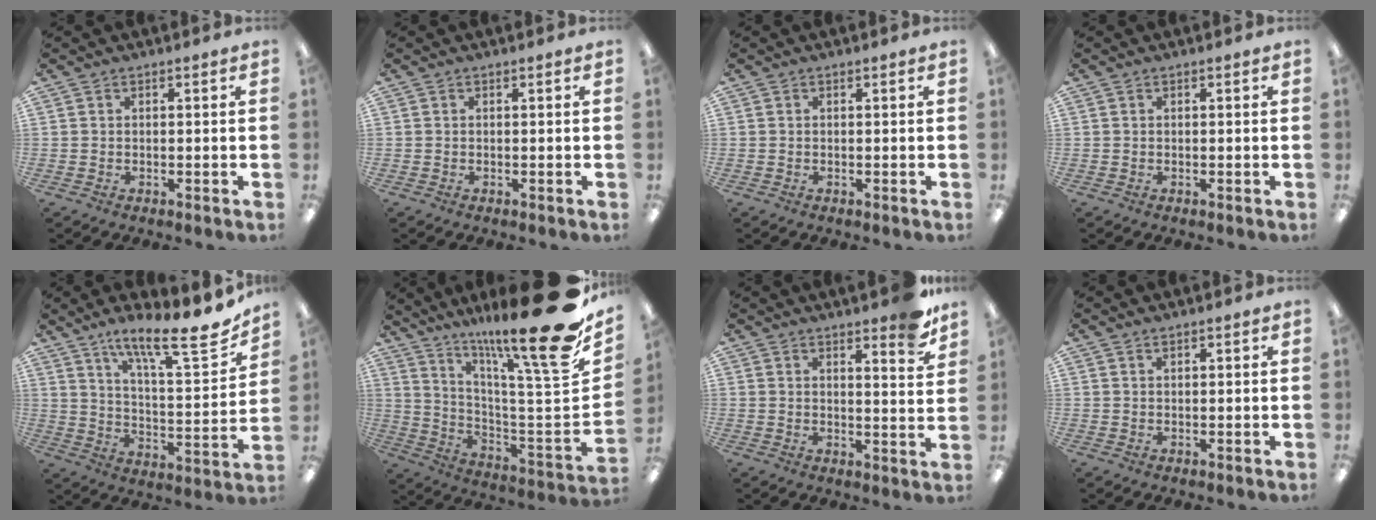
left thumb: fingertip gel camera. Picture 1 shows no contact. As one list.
[{"total": 0.0}, {"total": 0.0}, {"total": 0.0}, {"total": 17.9, "force": [13.3, 4.1, 11.3], "torque": [-0.168, -0.091, 0.212]}, {"total": 24.9, "force": [16.9, 1.8, 18.3], "torque": [-0.251, -0.138, 0.261]}, {"total": 8.4, "force": [6.5, 1.9, 5.1], "torque": [-0.058, -0.039, 0.105]}, {"total": 0.9, "force": [0.7, 0.3, 0.4], "torque": [-0.010, 0.002, 0.013]}]